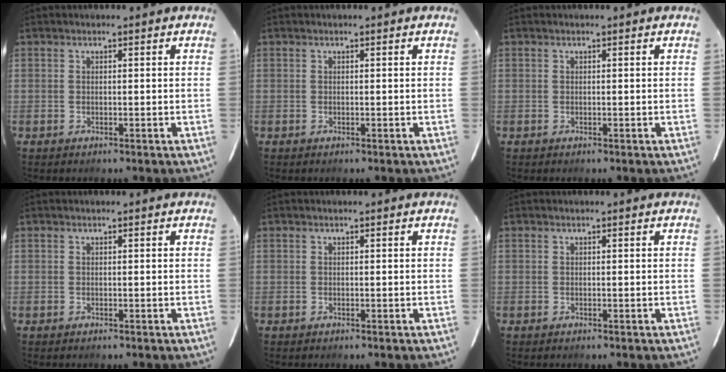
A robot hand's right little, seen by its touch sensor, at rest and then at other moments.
{"total": 0.0}
{"total": 0.0}
{"total": 0.0}
{"total": 0.0}
{"total": 0.0}